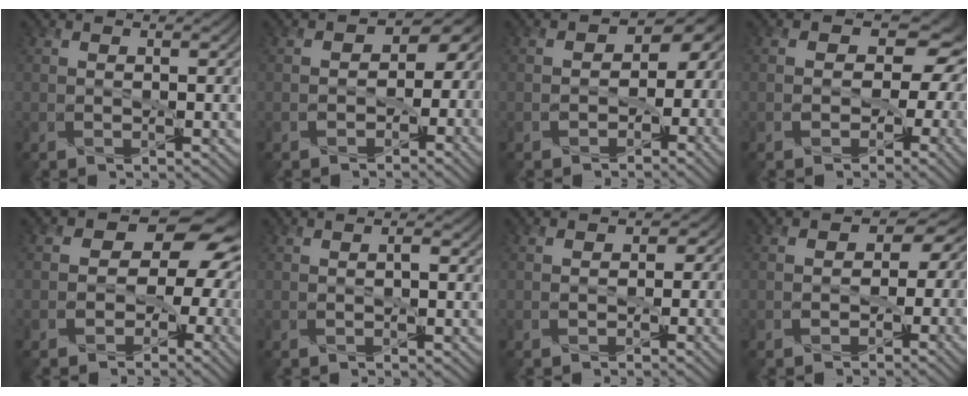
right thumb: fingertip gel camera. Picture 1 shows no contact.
{"total": 6.2, "force": [-1.7, 5.1, 3.1], "torque": [-0.004, 0.006, -0.039]}
{"total": 6.9, "force": [-1.8, 5.5, 3.8], "torque": [-0.010, 0.004, -0.042]}
{"total": 10.1, "force": [-0.7, 8.2, 5.8], "torque": [-0.065, 0.013, -0.037]}
{"total": 11.8, "force": [-0.5, 9.5, 7.0], "torque": [-0.067, 0.000, -0.047]}
{"total": 0.9, "force": [-0.4, 0.2, 0.8], "torque": [-0.011, 0.000, -0.007]}
{"total": 1.7, "force": [-0.7, 1.6, 0.2], "torque": [0.001, 0.003, -0.015]}
{"total": 5.8, "force": [-0.7, 5.2, 2.7], "torque": [-0.017, 0.013, -0.034]}